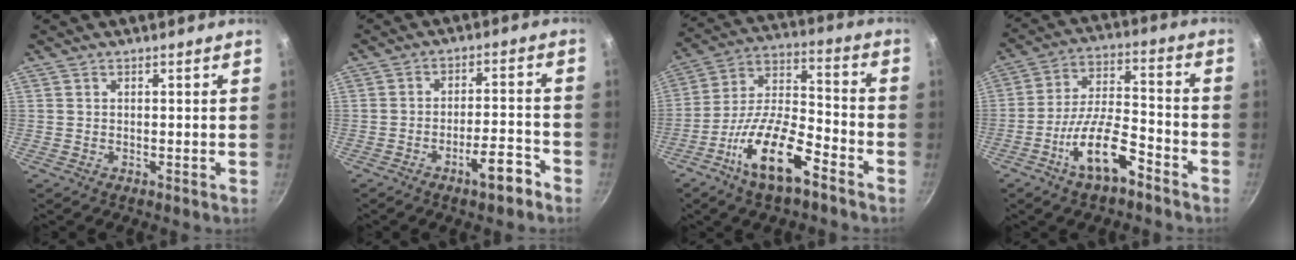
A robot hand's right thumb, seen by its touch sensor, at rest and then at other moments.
{"total": 7.1, "force": [-4.4, 1.9, 5.2], "torque": [-0.066, 0.039, -0.062]}
{"total": 16.6, "force": [-9.0, 6.1, 12.6], "torque": [-0.219, 0.055, -0.176]}
{"total": 13.0, "force": [-7.1, 4.8, 9.8], "torque": [-0.165, 0.049, -0.131]}